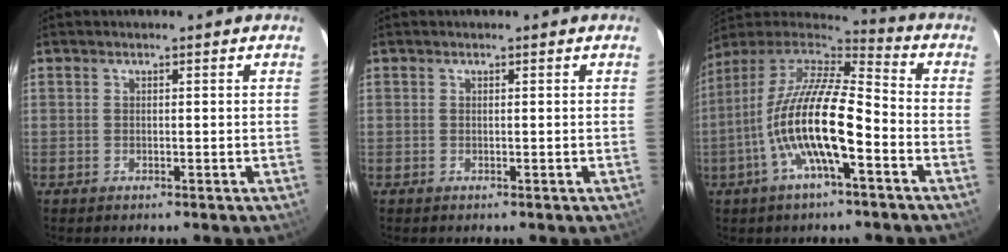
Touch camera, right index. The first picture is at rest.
{"total": 0.0}
{"total": 17.5, "force": [-5.8, 4.3, 15.9], "torque": [-0.293, -0.016, -0.116]}